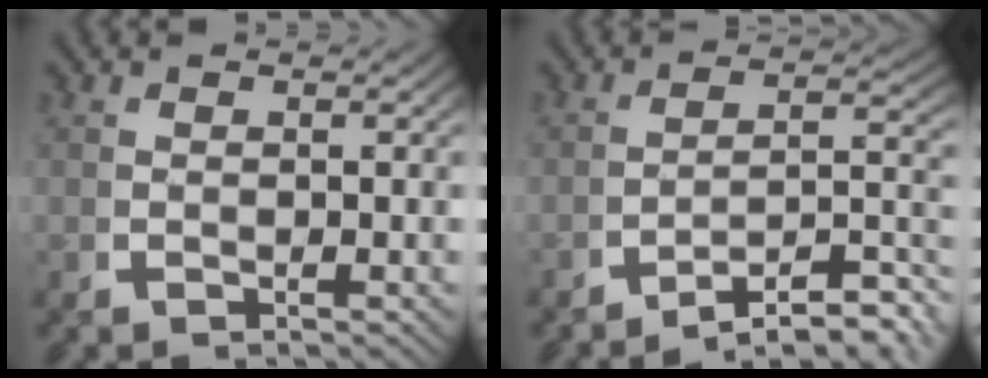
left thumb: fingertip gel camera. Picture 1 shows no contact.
{"total": 8.3, "force": [-5.4, 3.3, 5.3], "torque": [-0.077, -0.021, -0.074]}